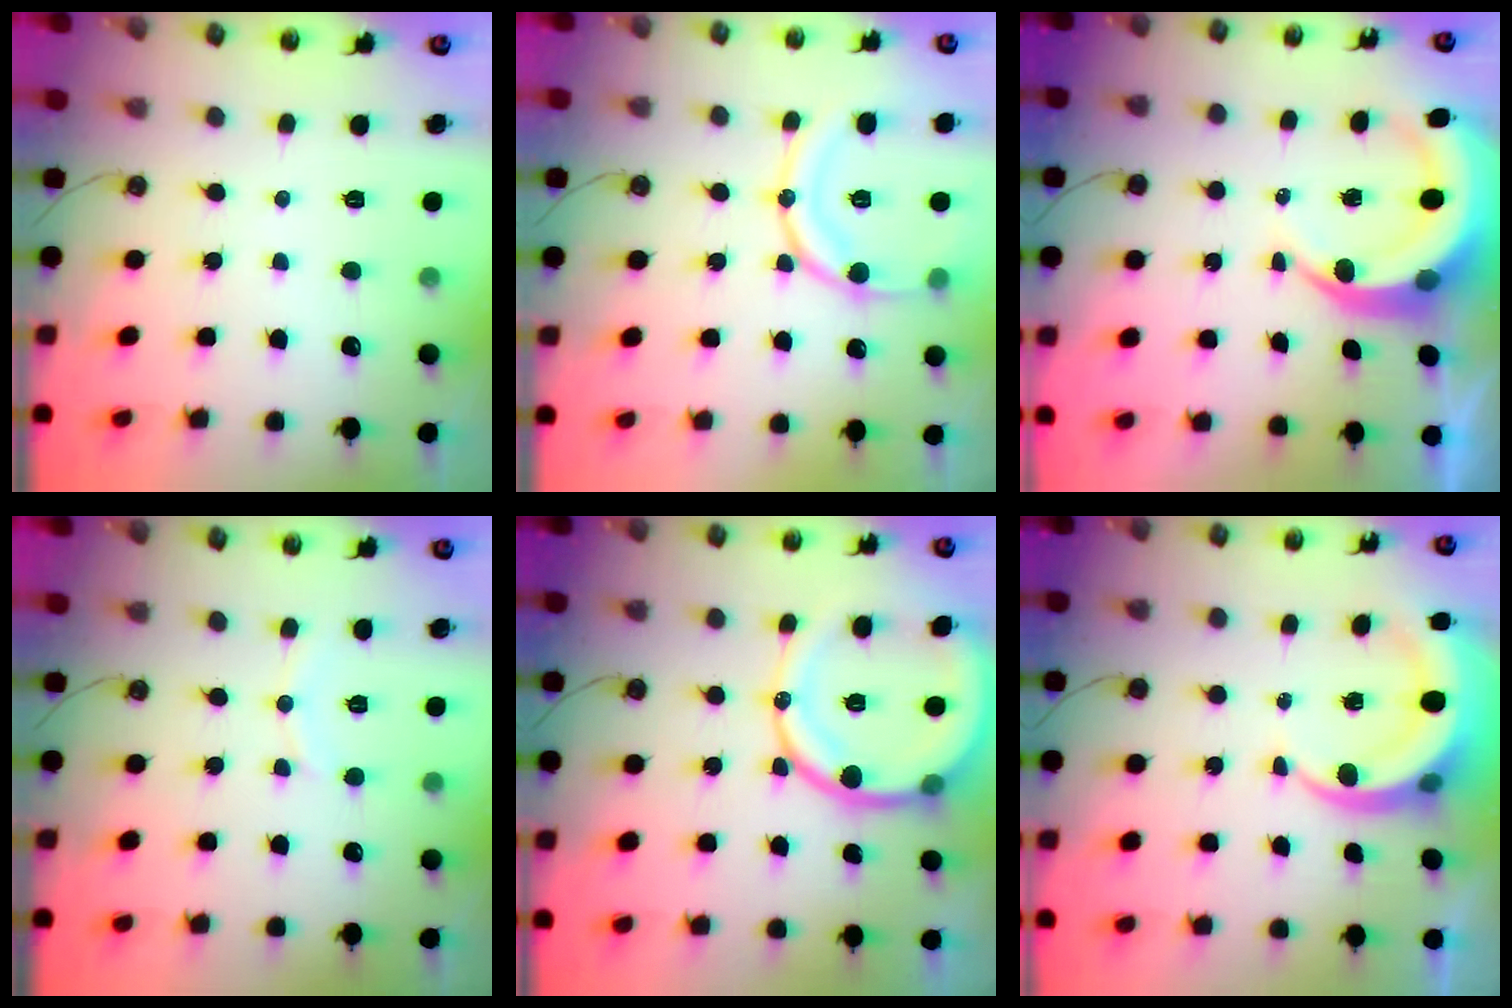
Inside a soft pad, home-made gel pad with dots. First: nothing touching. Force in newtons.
{"total": 15.3, "press": 15.2, "slide": 2.0}
{"total": 8.7, "press": 8.6, "slide": 1.3}
{"total": 5.6, "press": 5.6, "slide": 0.4}
{"total": 17.5, "press": 17.3, "slide": 2.3}
{"total": 7.5, "press": 7.4, "slide": 1.0}